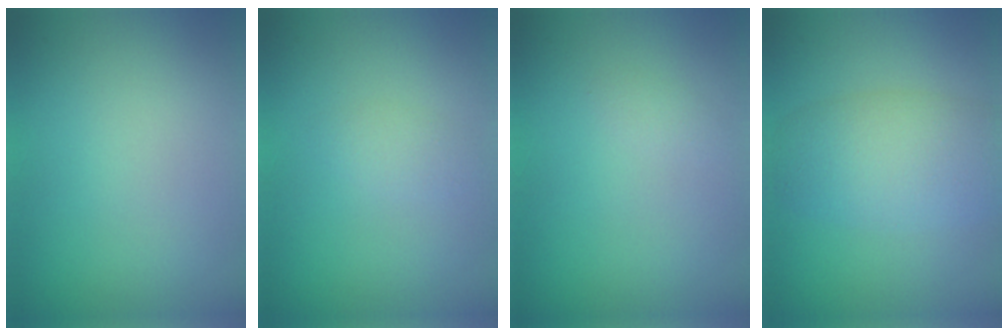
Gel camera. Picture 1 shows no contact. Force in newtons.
{"total": 1.1, "press": 1.1, "slide": 0.1}
{"total": 0.6, "press": 0.6, "slide": 0.0}
{"total": 5.9, "press": 5.8, "slide": 0.3}